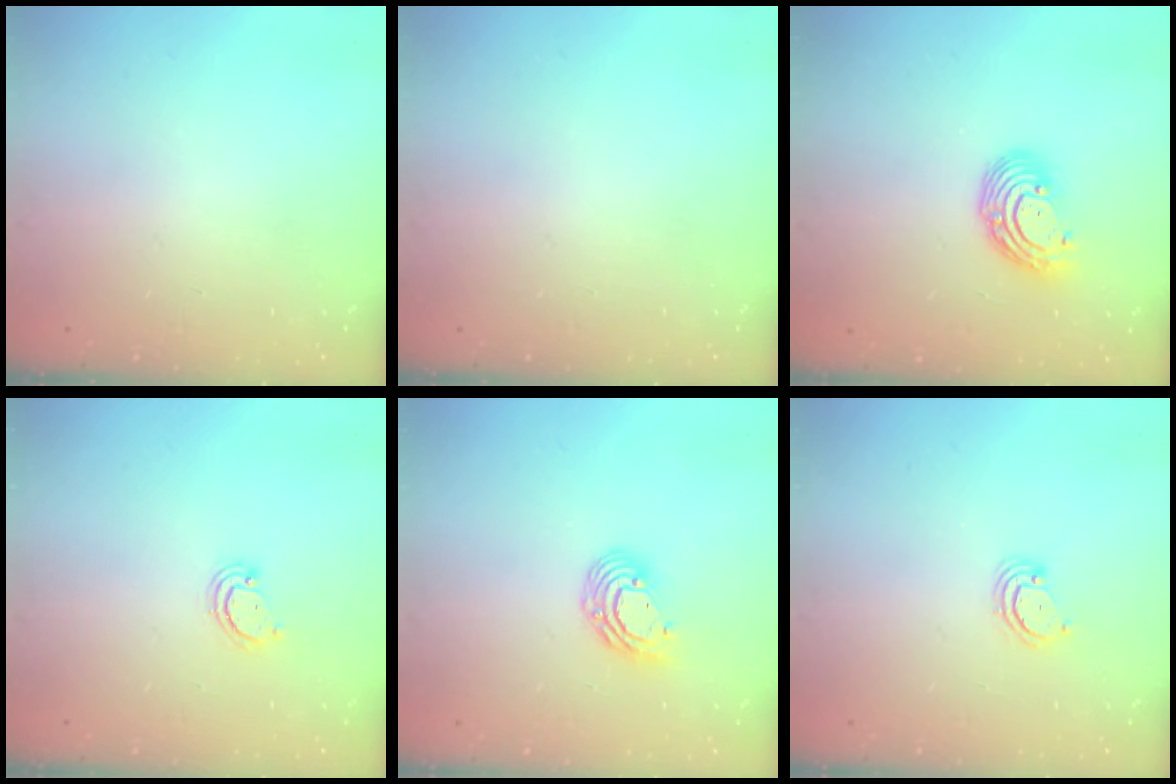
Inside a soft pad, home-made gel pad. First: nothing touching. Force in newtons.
{"total": 0.0}
{"total": 9.0, "press": 8.8, "slide": 1.7}
{"total": 2.3, "press": 2.3, "slide": 0.3}
{"total": 8.7, "press": 8.6, "slide": 1.3}
{"total": 2.9, "press": 2.9, "slide": 0.3}